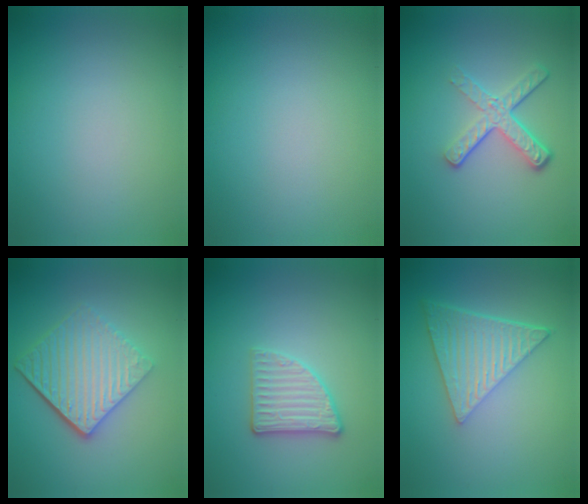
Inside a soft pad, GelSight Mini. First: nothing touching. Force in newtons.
{"total": 0.0}
{"total": 4.1, "press": 2.7, "slide": 3.2}
{"total": 5.9, "press": 4.0, "slide": 4.3}
{"total": 2.8, "press": 2.7, "slide": 0.8}
{"total": 6.4, "press": 4.4, "slide": 4.7}